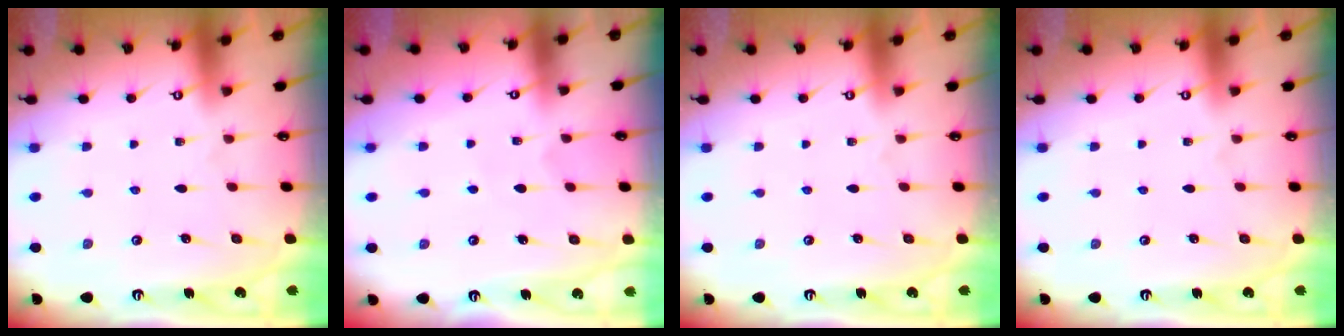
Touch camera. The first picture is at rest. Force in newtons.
{"total": 3.9, "press": 3.9, "slide": 0.2}
{"total": 0.0}
{"total": 0.0}